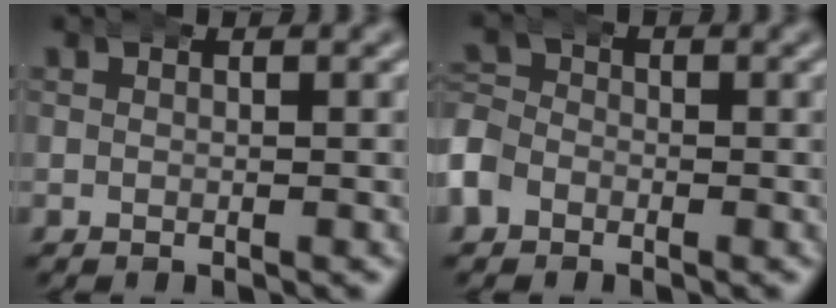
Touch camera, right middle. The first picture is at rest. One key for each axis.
{"total": 3.4, "fx": -1.4, "fy": 3.0, "fz": 0.7, "tx": -0.028, "ty": -0.010, "tz": -0.031}